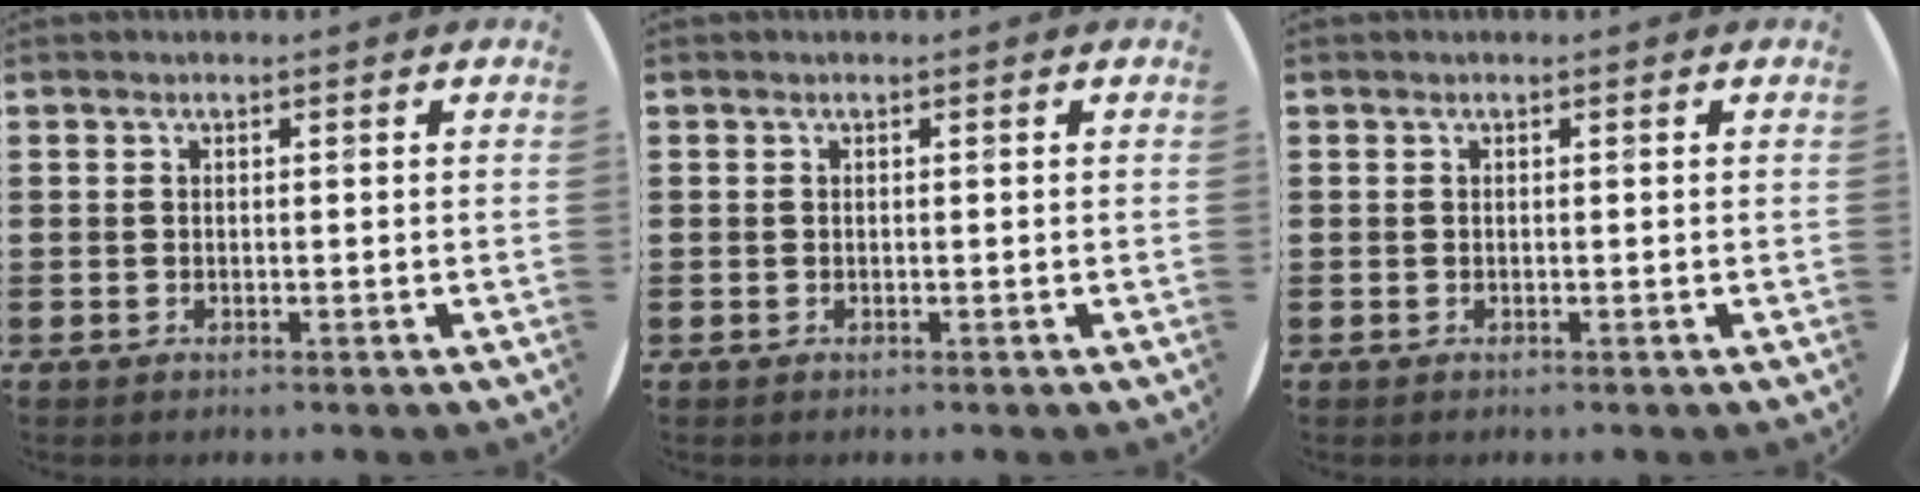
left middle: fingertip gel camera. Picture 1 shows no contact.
{"total": 0.0}
{"total": 0.0}